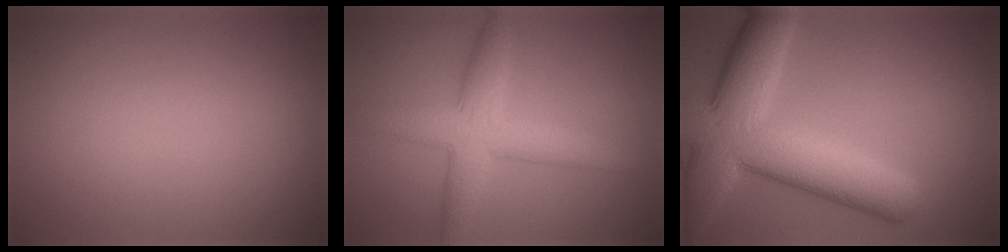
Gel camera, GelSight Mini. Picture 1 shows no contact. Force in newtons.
{"total": 5.2, "press": 5.2, "slide": 0.1}
{"total": 11.1, "press": 11.1, "slide": 0.5}